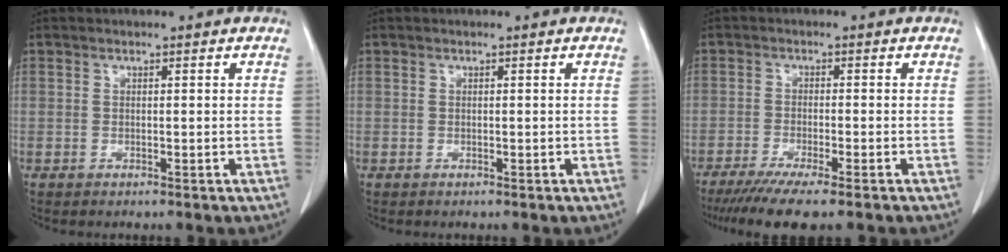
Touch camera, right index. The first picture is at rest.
{"total": 0.0}
{"total": 8.6, "force": [-6.6, 0.2, 5.4], "torque": [-0.080, -0.020, -0.105]}